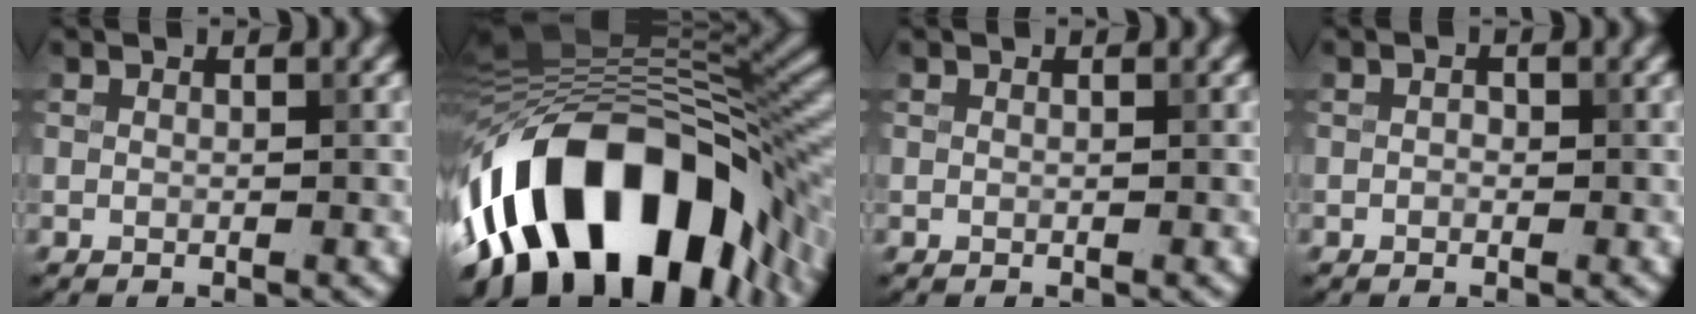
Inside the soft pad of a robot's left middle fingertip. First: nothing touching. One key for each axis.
{"total": 16.7, "fx": -8.5, "fy": 8.5, "fz": 11.7, "tx": -0.202, "ty": 0.019, "tz": -0.123}
{"total": 0.0}
{"total": 0.7, "fx": -0.7, "fy": 0.2, "fz": -0.1, "tx": -0.009, "ty": 0.003, "tz": -0.003}